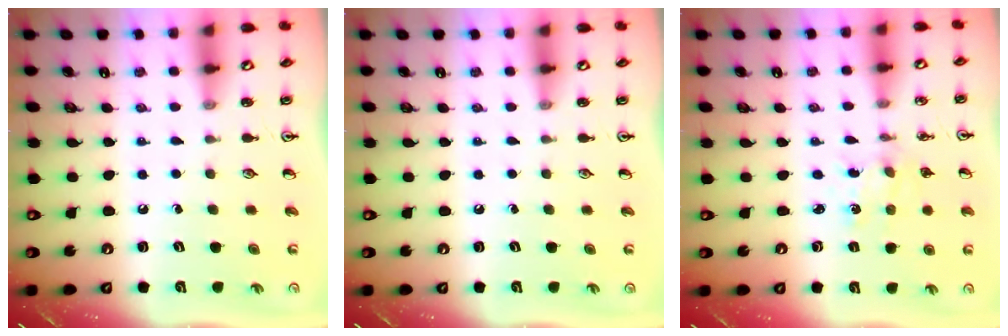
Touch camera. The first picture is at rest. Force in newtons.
{"total": 0.0}
{"total": 0.8, "press": 0.8, "slide": 0.1}